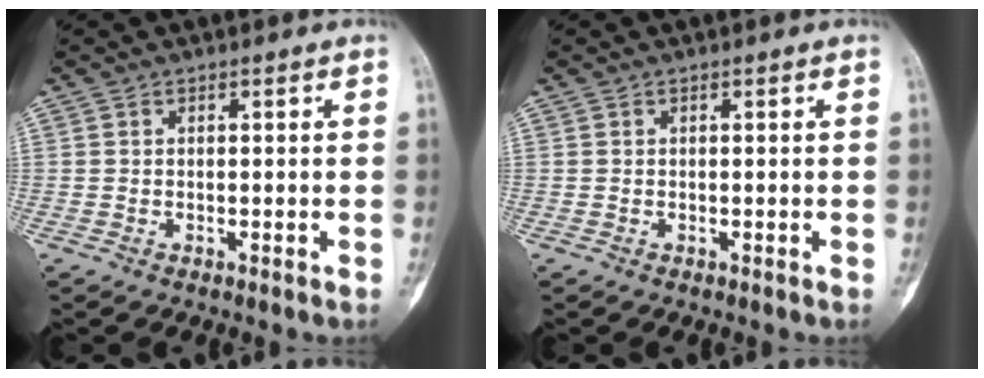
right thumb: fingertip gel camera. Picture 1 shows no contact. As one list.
[{"total": 0.0}]